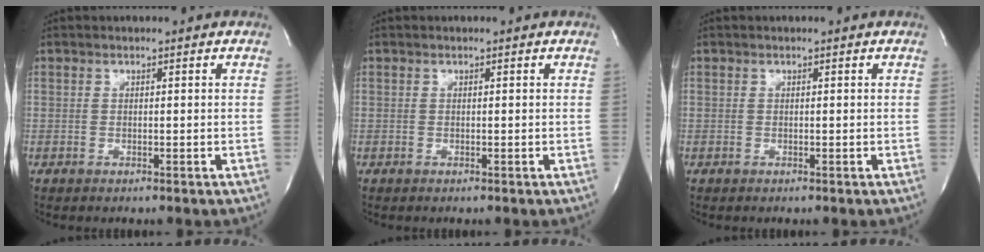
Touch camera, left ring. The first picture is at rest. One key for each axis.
{"total": 0.0}
{"total": 0.0}